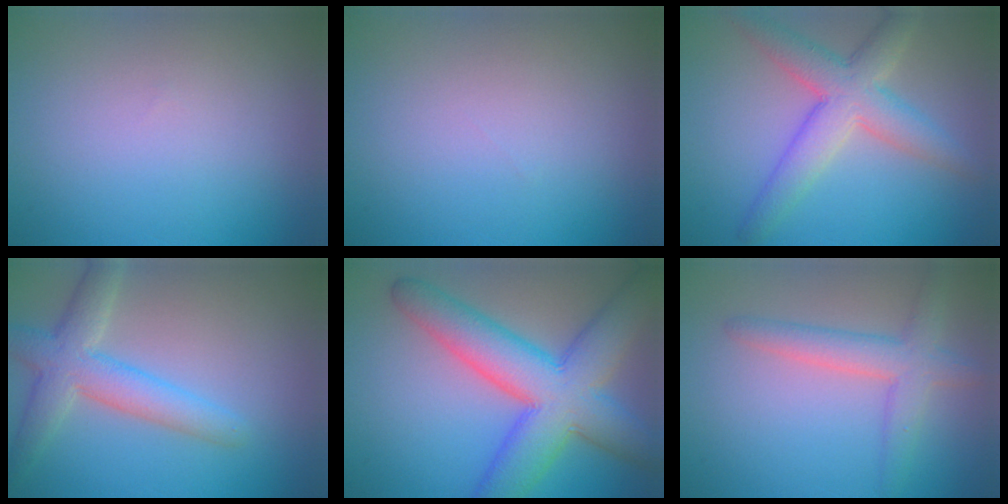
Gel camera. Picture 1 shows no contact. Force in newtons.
{"total": 0.0}
{"total": 5.6, "press": 5.6, "slide": 0.2}
{"total": 4.8, "press": 4.8, "slide": 0.2}
{"total": 10.0, "press": 10.0, "slide": 0.2}
{"total": 3.7, "press": 3.7, "slide": 0.1}